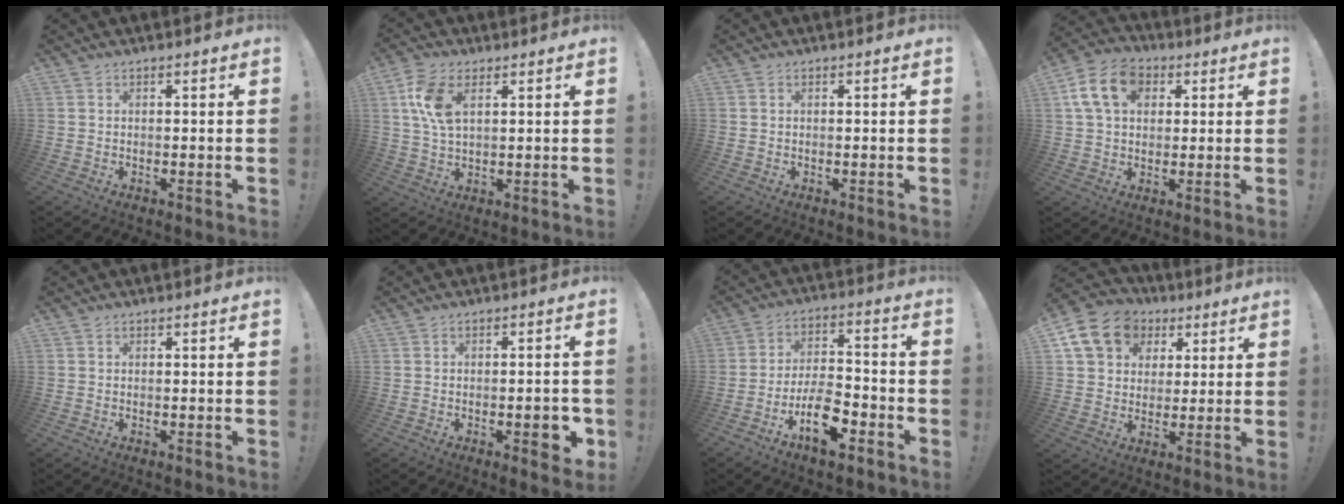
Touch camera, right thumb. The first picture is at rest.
{"total": 9.2, "force": [3.5, 4.8, 7.0], "torque": [-0.147, -0.004, 0.064]}
{"total": 0.0}
{"total": 14.0, "force": [4.5, 10.1, 8.5], "torque": [-0.151, 0.003, 0.090]}
{"total": 0.0}
{"total": 5.2, "force": [-1.9, 1.5, 4.6], "torque": [-0.058, 0.004, -0.027]}
{"total": 13.6, "force": [-7.3, 6.1, 9.7], "torque": [-0.164, 0.051, -0.119]}
{"total": 14.7, "force": [6.2, 11.8, 6.2], "torque": [-0.093, -0.023, 0.124]}